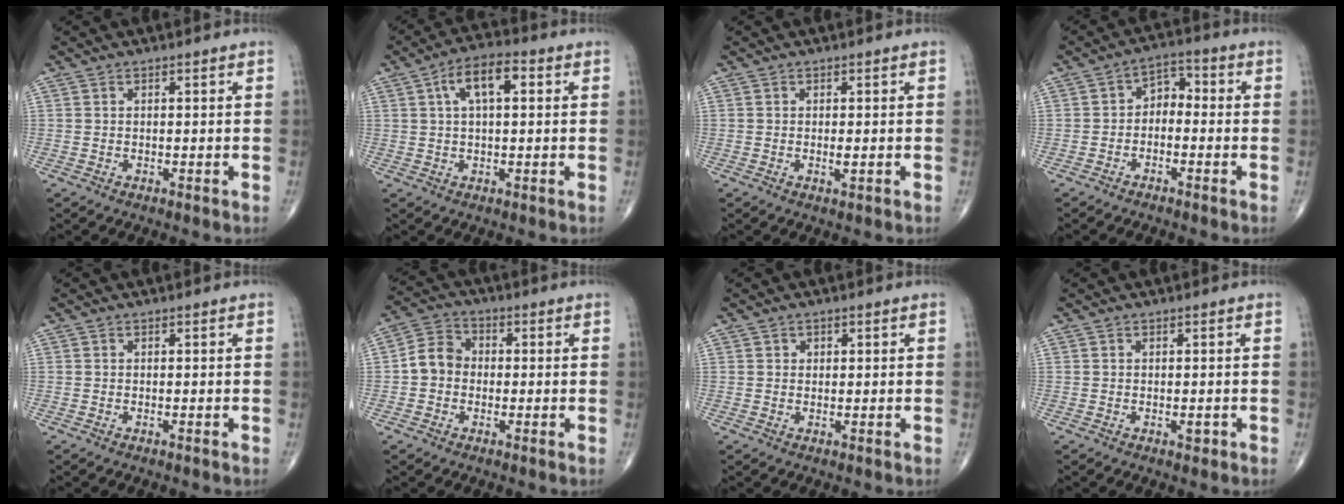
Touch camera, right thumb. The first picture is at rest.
{"total": 7.8, "force": [2.2, 3.5, 6.7], "torque": [-0.114, 0.018, 0.032]}
{"total": 1.0, "force": [-0.1, 0.2, 1.0], "torque": [-0.019, -0.004, -0.003]}
{"total": 4.6, "force": [-1.2, 3.2, 3.1], "torque": [-0.031, 0.032, -0.034]}
{"total": 0.0}
{"total": 6.2, "force": [-0.7, 5.4, 3.1], "torque": [-0.040, 0.023, -0.027]}
{"total": 0.7, "force": [0.2, 0.7, 0.2], "torque": [0.005, 0.000, 0.002]}
{"total": 1.0, "force": [-0.4, 0.5, 0.8], "torque": [-0.010, -0.002, -0.006]}